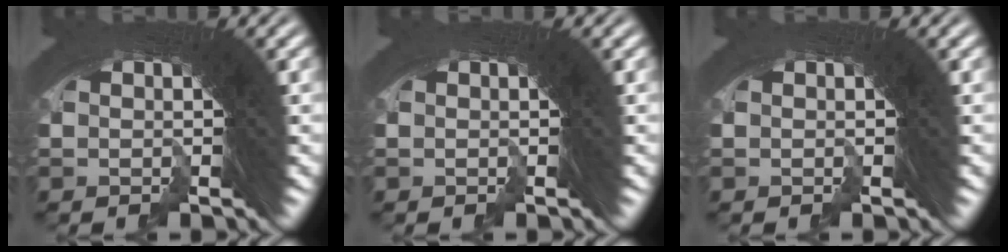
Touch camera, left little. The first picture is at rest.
{"total": 0.0}
{"total": 0.0}